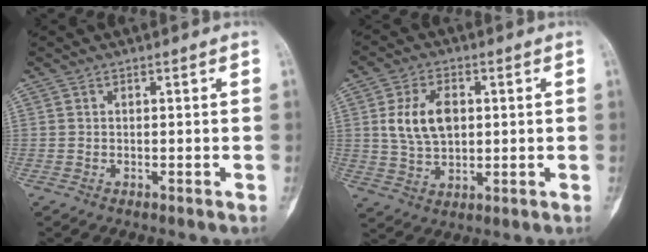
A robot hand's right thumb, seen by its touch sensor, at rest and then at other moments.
{"total": 9.5, "force": [1.7, 6.1, 7.1], "torque": [-0.123, -0.001, 0.038]}